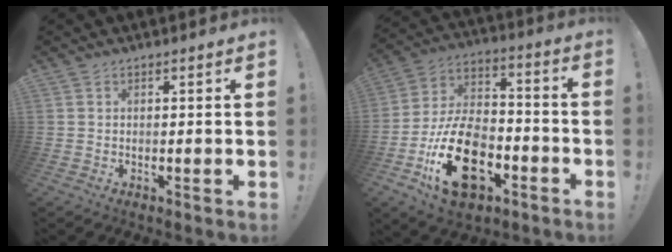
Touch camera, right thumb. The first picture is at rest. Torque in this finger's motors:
{"motor_torque": [2.53, 2.32, 1.28, -1.49, 0.19]}